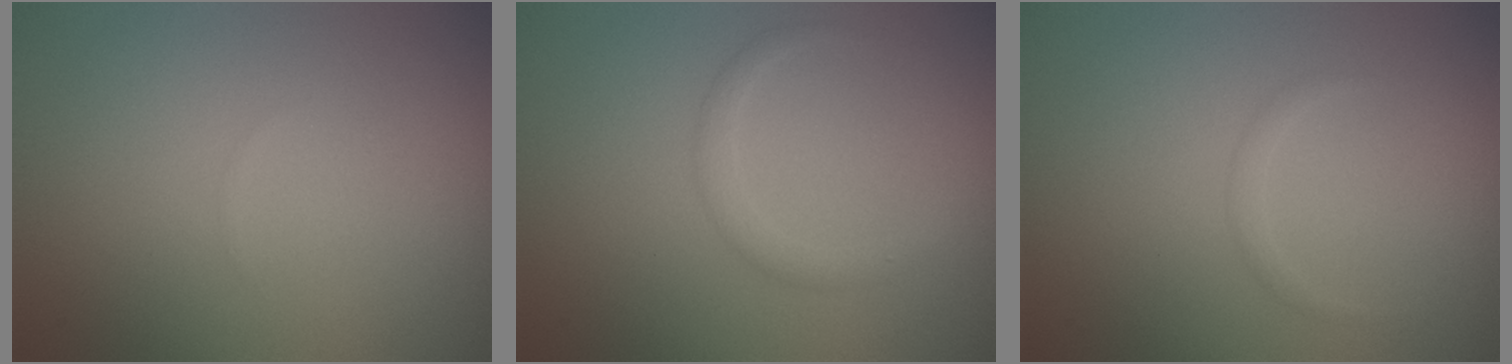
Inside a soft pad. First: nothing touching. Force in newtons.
{"total": 1.5, "press": 1.5, "slide": 0.1}
{"total": 0.6, "press": 0.6, "slide": 0.1}